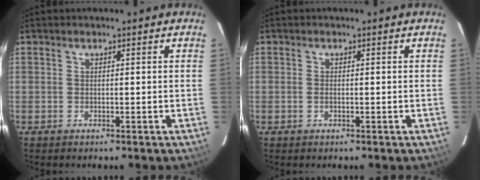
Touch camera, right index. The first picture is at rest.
{"total": 0.9, "force": [-0.2, 0.5, 0.7], "torque": [-0.015, 0.000, -0.005]}